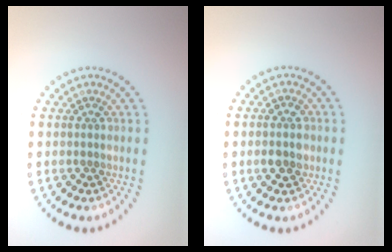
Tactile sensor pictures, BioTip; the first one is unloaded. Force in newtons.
{"total": 2.2, "press": 2.2, "slide": 0.2}